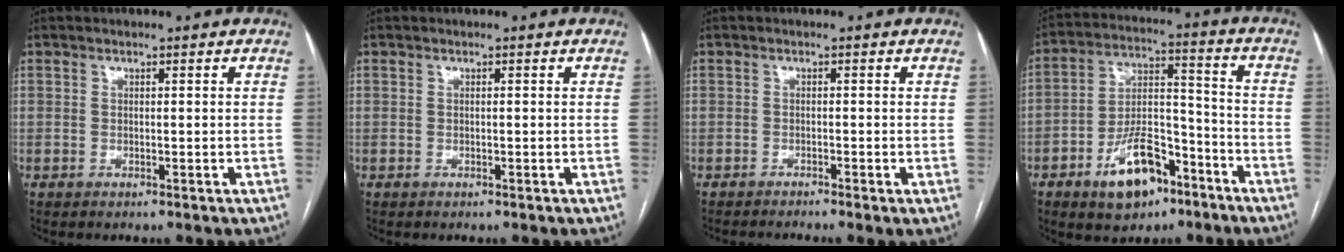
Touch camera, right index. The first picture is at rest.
{"total": 0.0}
{"total": 1.9, "force": [-1.4, -0.3, 1.1], "torque": [-0.016, 0.002, -0.024]}
{"total": 12.3, "force": [-7.2, 5.8, 8.0], "torque": [-0.146, 0.019, -0.118]}